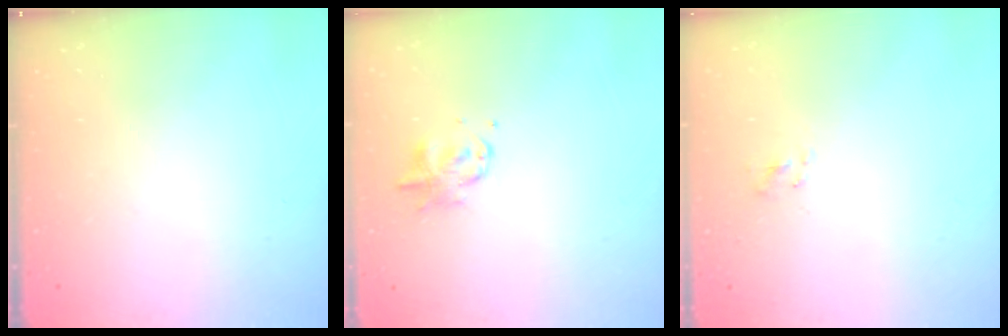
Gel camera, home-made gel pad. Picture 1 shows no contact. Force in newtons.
{"total": 2.4, "press": 2.4, "slide": 0.3}
{"total": 0.8, "press": 0.5, "slide": 0.6}